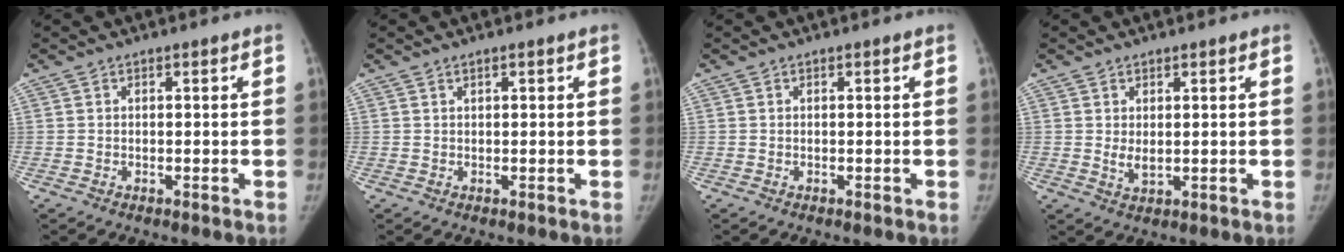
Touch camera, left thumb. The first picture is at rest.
{"total": 0.9, "force": [0.5, 0.4, 0.6], "torque": [-0.007, 0.000, 0.007]}
{"total": 0.0}
{"total": 2.7, "force": [0.5, 1.5, 2.2], "torque": [-0.034, -0.011, 0.015]}